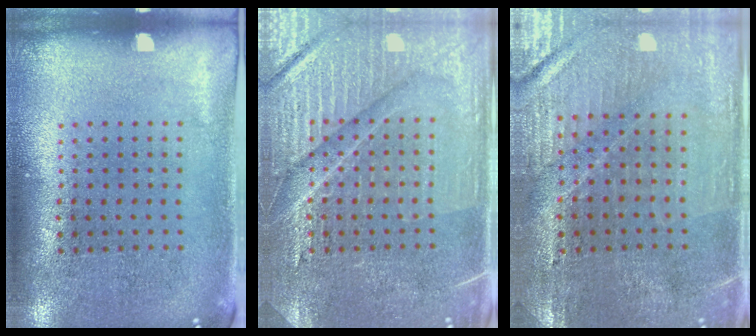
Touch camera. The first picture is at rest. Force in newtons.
{"total": 4.3, "press": 4.2, "slide": 0.8}
{"total": 1.3, "press": 1.3, "slide": 0.2}